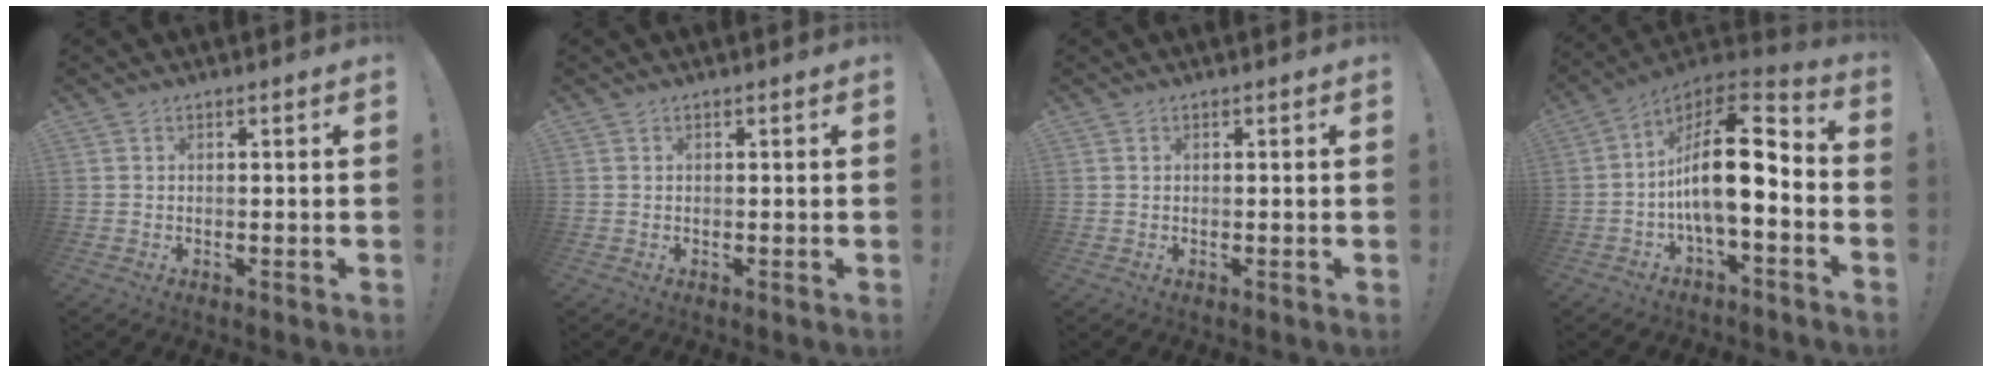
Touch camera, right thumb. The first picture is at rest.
{"total": 0.0}
{"total": 0.0}
{"total": 17.7, "force": [-1.8, 7.2, 16.1], "torque": [-0.272, 0.017, -0.027]}